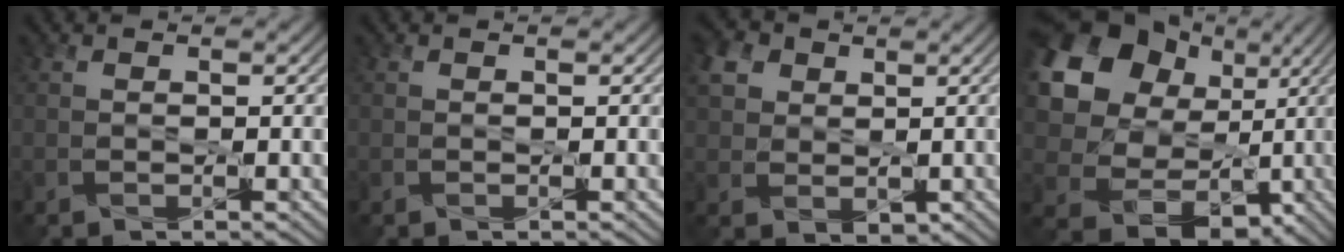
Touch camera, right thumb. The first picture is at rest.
{"total": 0.0}
{"total": 6.4, "force": [2.0, 5.2, 3.2], "torque": [-0.093, 0.010, 0.039]}
{"total": 16.2, "force": [3.9, 13.1, 8.6], "torque": [-0.198, 0.010, 0.072]}